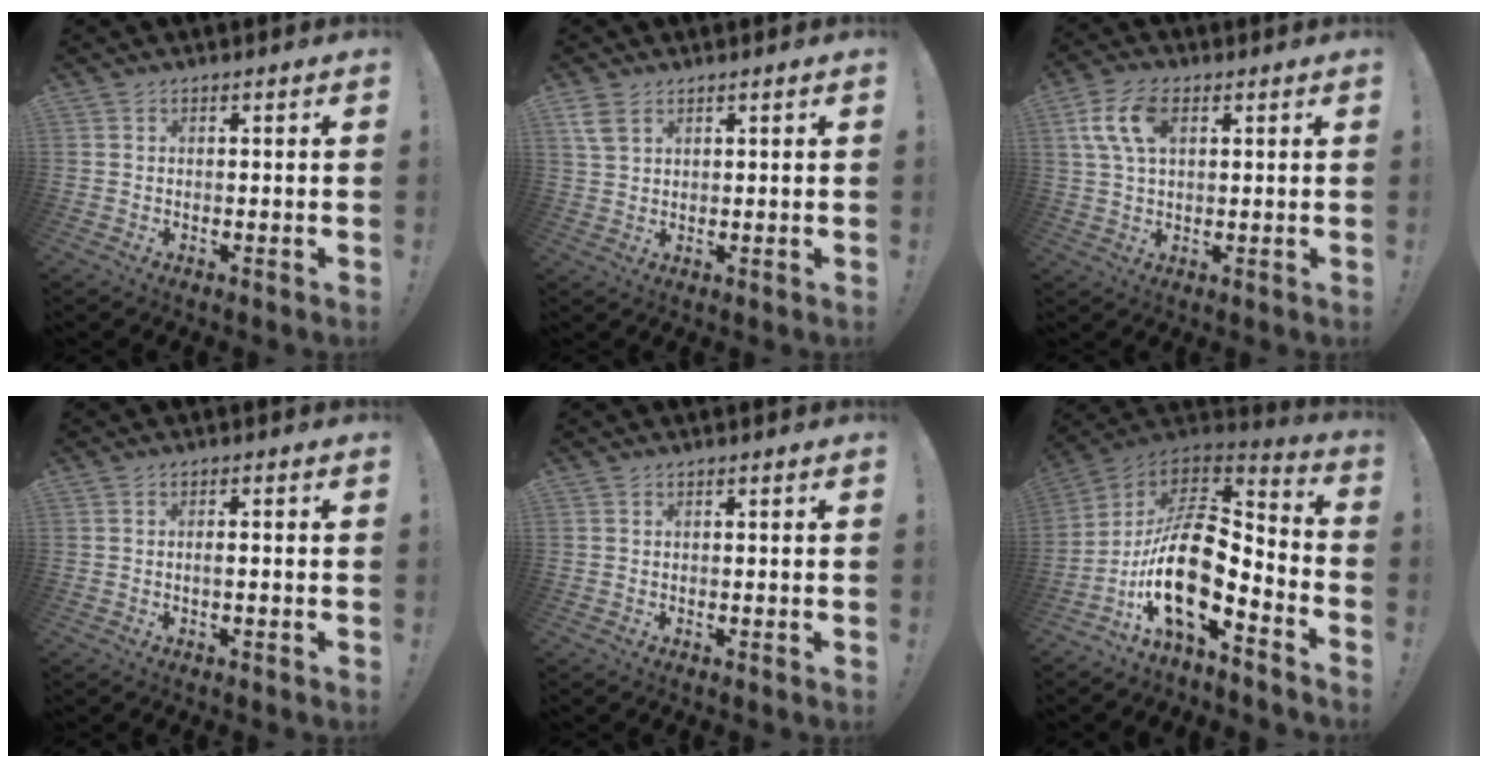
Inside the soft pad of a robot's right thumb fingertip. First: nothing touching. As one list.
[{"total": 4.6, "force": [2.6, 2.7, 2.7], "torque": [-0.057, -0.003, 0.053]}, {"total": 10.0, "force": [3.1, 5.7, 7.6], "torque": [-0.147, 0.006, 0.059]}, {"total": 1.8, "force": [-0.8, 0.1, 1.5], "torque": [-0.035, 0.005, -0.015]}, {"total": 0.0}, {"total": 19.4, "force": [-4.3, 9.1, 16.5], "torque": [-0.326, 0.015, -0.072]}]